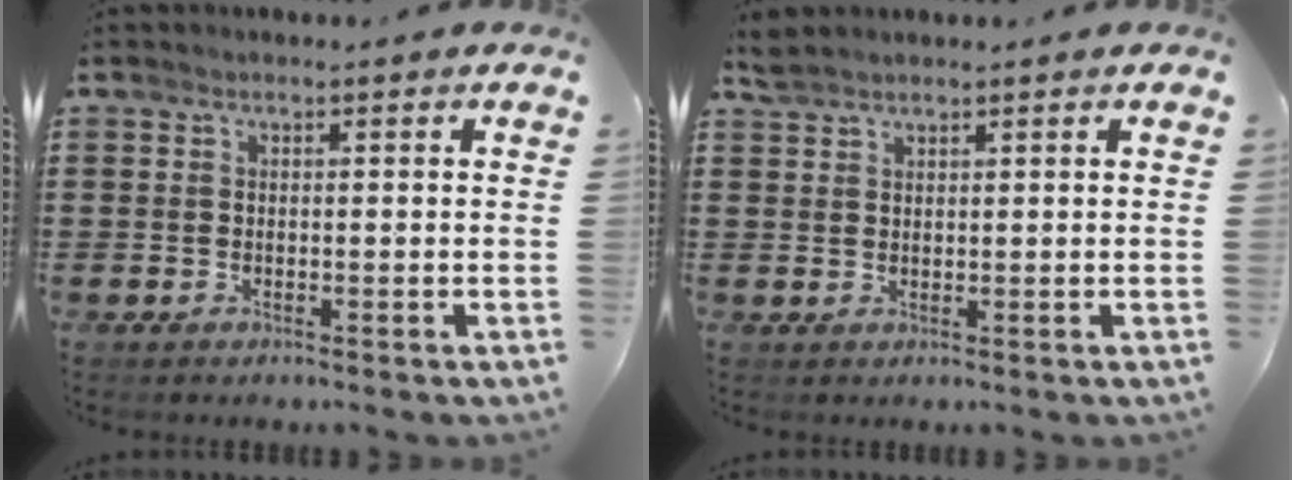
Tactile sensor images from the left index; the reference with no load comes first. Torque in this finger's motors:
{"motor_torque": [0.40, 0.55, 0.00, 0.00]}